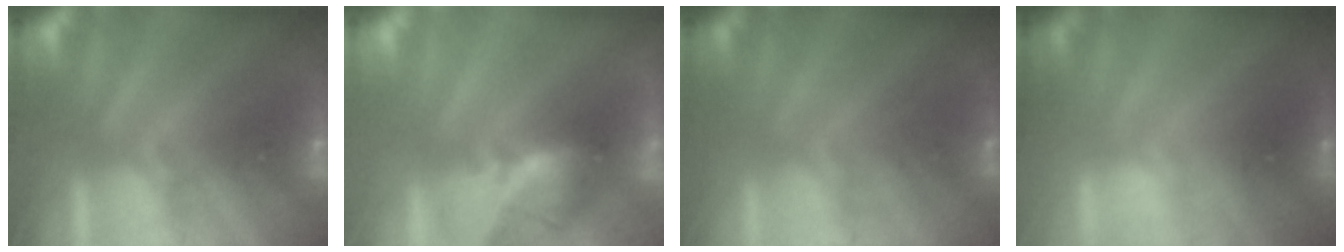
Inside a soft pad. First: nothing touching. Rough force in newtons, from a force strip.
{"total": 2.6}
{"total": 1.7}
{"total": 2.4}